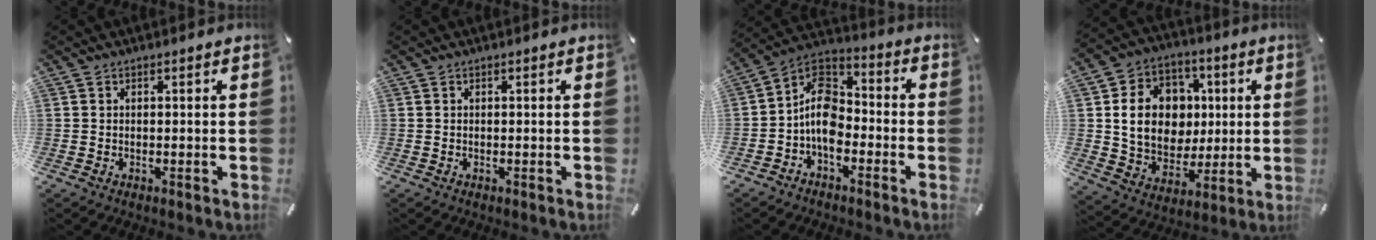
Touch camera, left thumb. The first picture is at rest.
{"total": 0.0}
{"total": 10.3, "force": [-3.7, 7.1, 6.5], "torque": [-0.146, 0.014, -0.073]}
{"total": 15.2, "force": [2.2, 13.2, 7.1], "torque": [-0.124, 0.009, 0.052]}